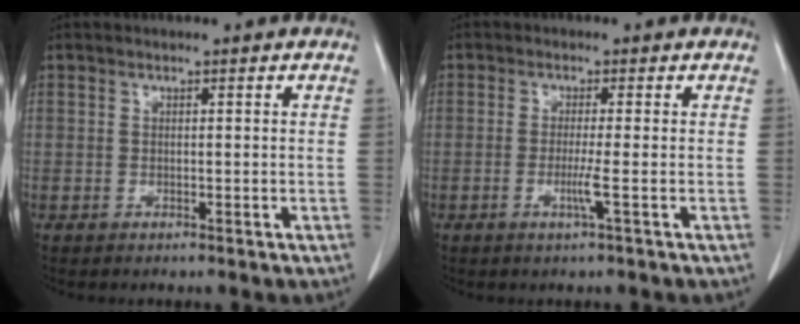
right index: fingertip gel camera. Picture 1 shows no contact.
{"total": 2.6, "force": [-0.8, -0.7, 2.3], "torque": [-0.048, -0.005, -0.017]}